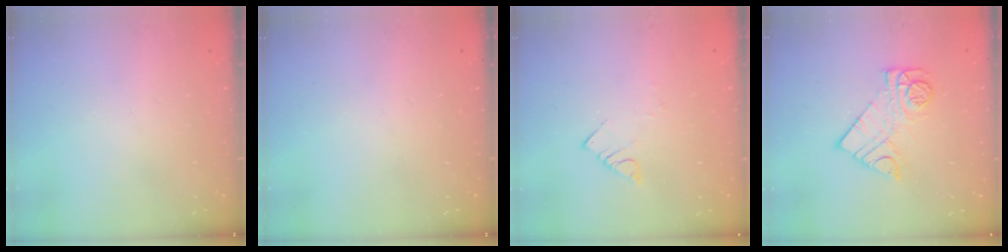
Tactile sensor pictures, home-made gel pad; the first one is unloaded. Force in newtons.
{"total": 0.0}
{"total": 4.0, "press": 4.0, "slide": 0.4}
{"total": 10.7, "press": 10.7, "slide": 0.6}